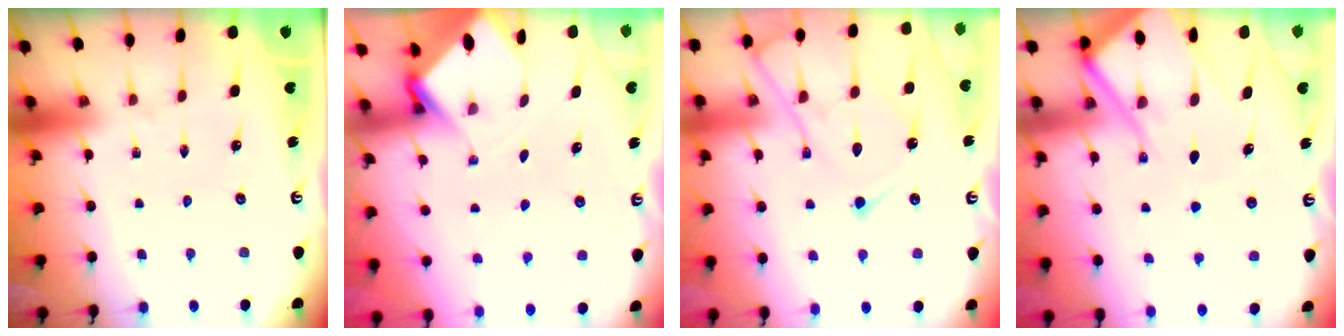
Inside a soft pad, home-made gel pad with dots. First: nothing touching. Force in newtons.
{"total": 4.4, "press": 4.4, "slide": 0.4}
{"total": 15.2, "press": 15.1, "slide": 1.7}
{"total": 11.0, "press": 10.9, "slide": 1.4}